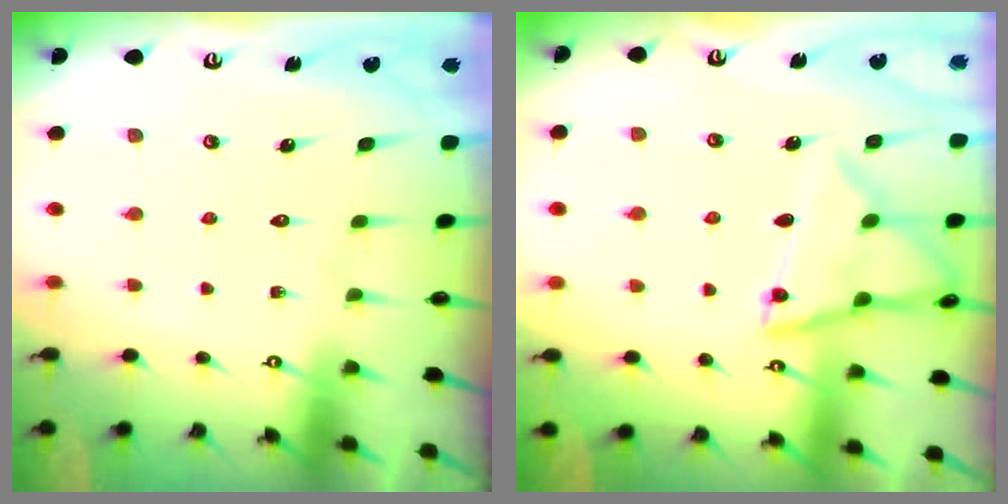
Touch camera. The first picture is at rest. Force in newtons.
{"total": 13.3, "press": 13.3, "slide": 1.1}